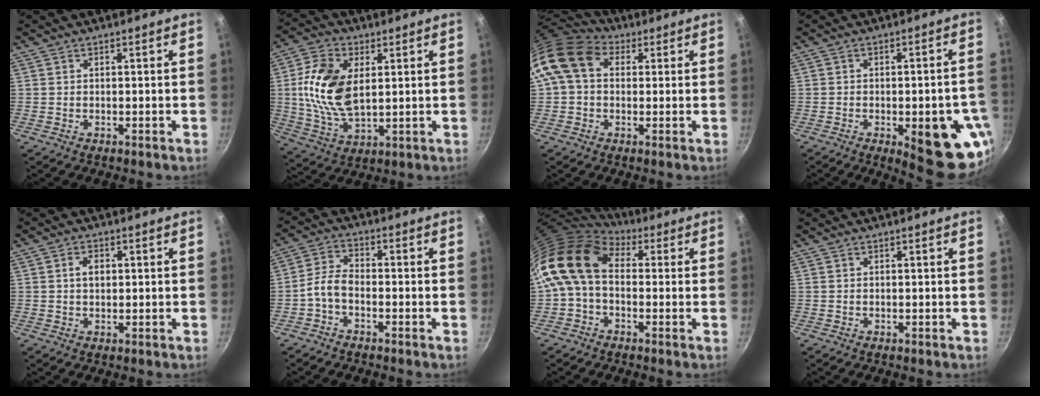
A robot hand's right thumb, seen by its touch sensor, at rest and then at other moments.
{"total": 14.4, "force": [2.4, 8.3, 11.5], "torque": [-0.215, -0.007, 0.048]}
{"total": 13.3, "force": [3.1, 10.0, 8.2], "torque": [-0.147, 0.025, 0.038]}
{"total": 16.2, "force": [-5.3, 6.2, 14.0], "torque": [-0.126, 0.009, -0.059]}
{"total": 2.9, "force": [0.4, 2.0, 2.1], "torque": [-0.024, 0.004, 0.007]}
{"total": 4.4, "force": [-2.3, 2.3, 3.0], "torque": [-0.065, 0.031, -0.056]}
{"total": 12.8, "force": [0.9, 9.0, 9.1], "torque": [-0.156, 0.024, -0.006]}
{"total": 0.0}